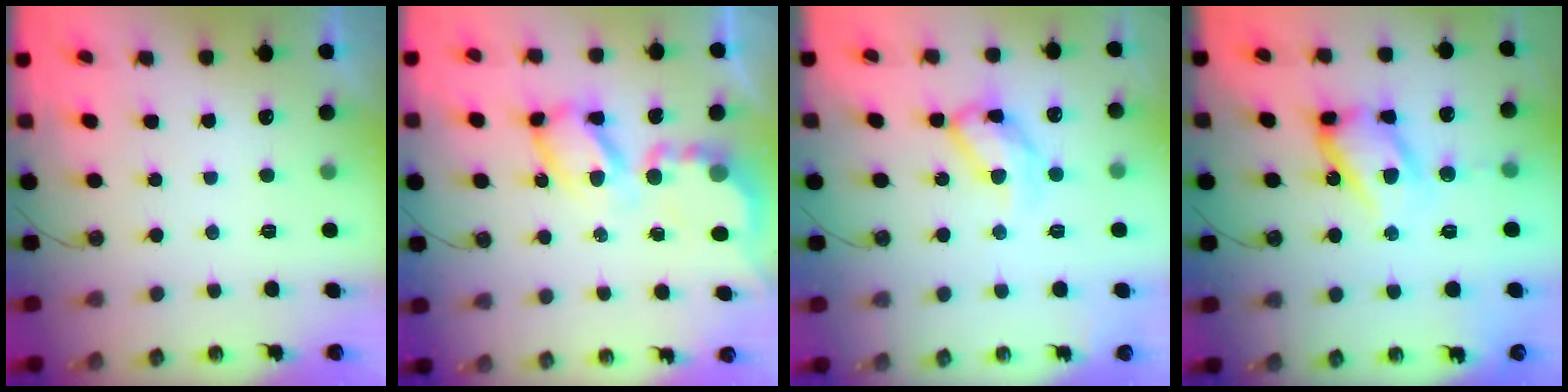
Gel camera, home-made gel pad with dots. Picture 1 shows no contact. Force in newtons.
{"total": 11.5, "press": 11.5, "slide": 0.9}
{"total": 12.3, "press": 12.2, "slide": 1.1}
{"total": 14.5, "press": 14.5, "slide": 0.7}